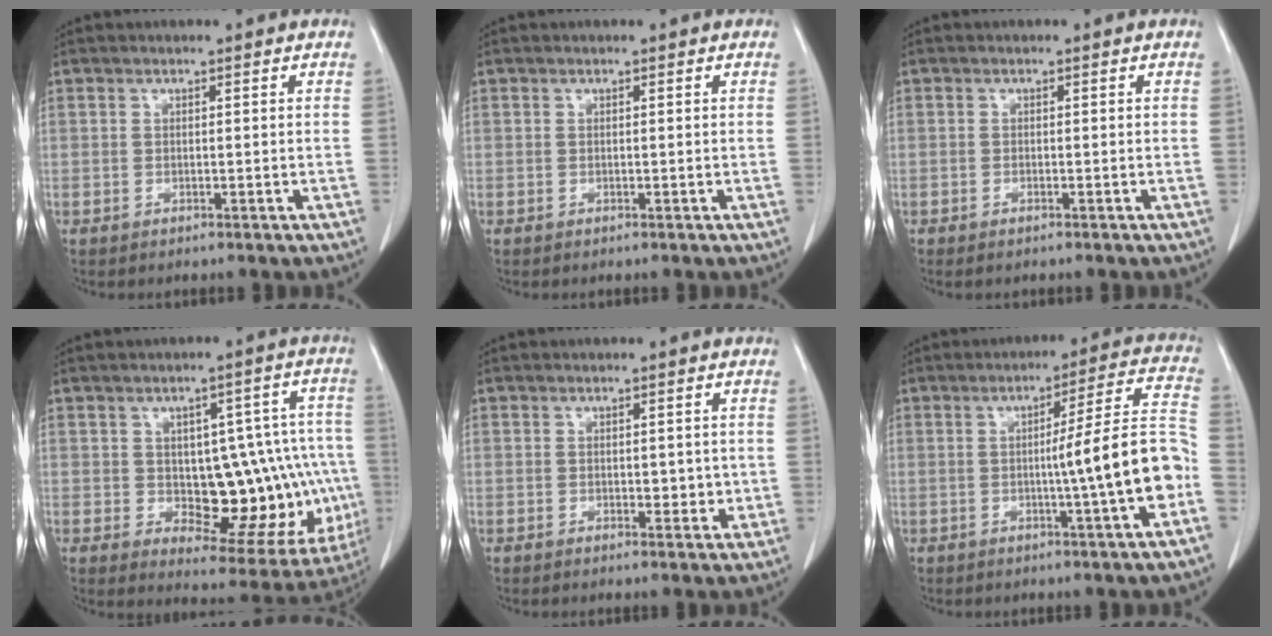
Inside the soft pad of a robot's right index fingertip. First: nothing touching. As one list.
[{"total": 0.0}, {"total": 0.6, "force": [-0.5, 0.2, 0.4], "torque": [-0.011, -0.001, -0.003]}, {"total": 17.5, "force": [-2.1, 8.1, 15.4], "torque": [-0.151, 0.032, -0.001]}, {"total": 2.6, "force": [-0.1, 1.6, 2.0], "torque": [-0.020, -0.001, 0.003]}, {"total": 12.6, "force": [-2.9, -1.1, 12.2], "torque": [-0.169, 0.012, -0.044]}]